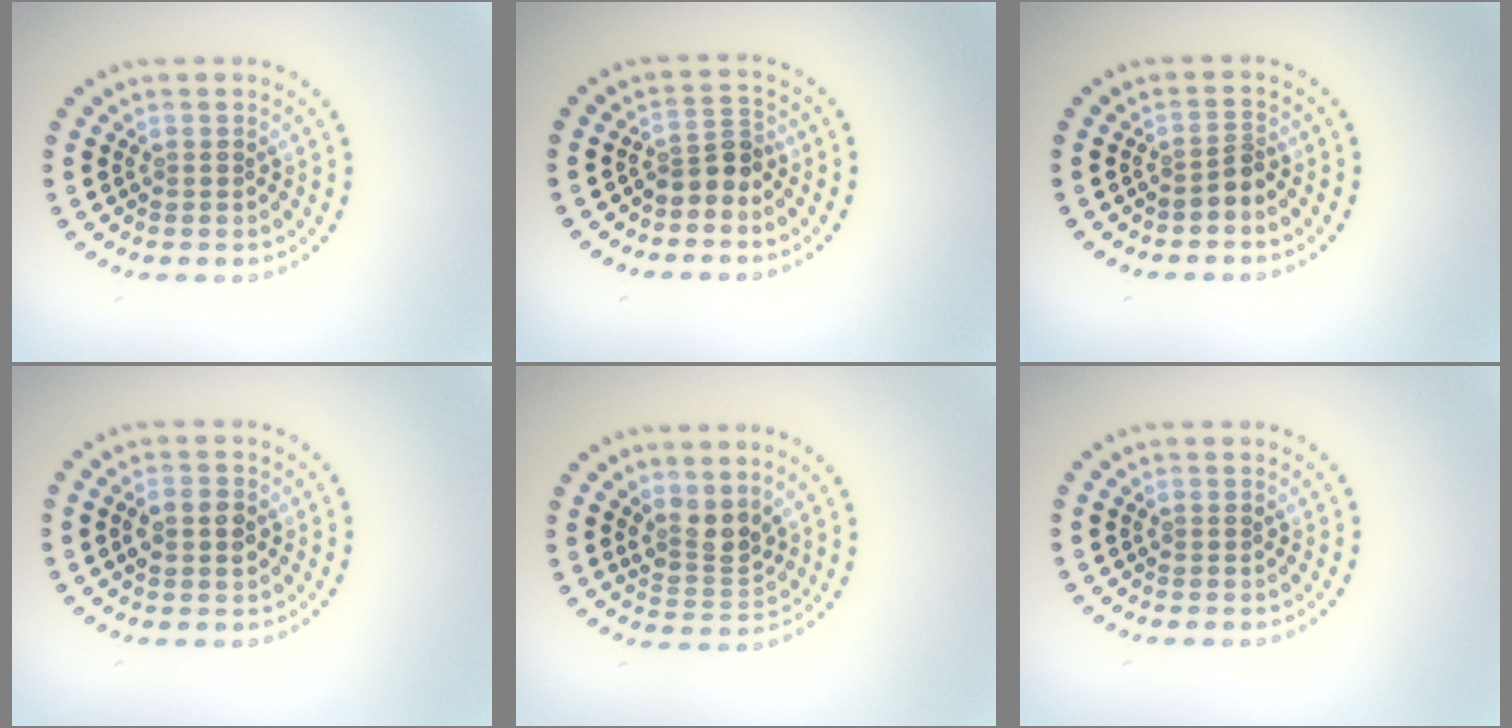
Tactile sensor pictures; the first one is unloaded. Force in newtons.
{"total": 2.4, "press": 1.8, "slide": 1.6}
{"total": 1.3, "press": 0.8, "slide": 1.0}
{"total": 2.8, "press": 2.8, "slide": 0.2}
{"total": 2.7, "press": 2.1, "slide": 1.7}
{"total": 0.0}